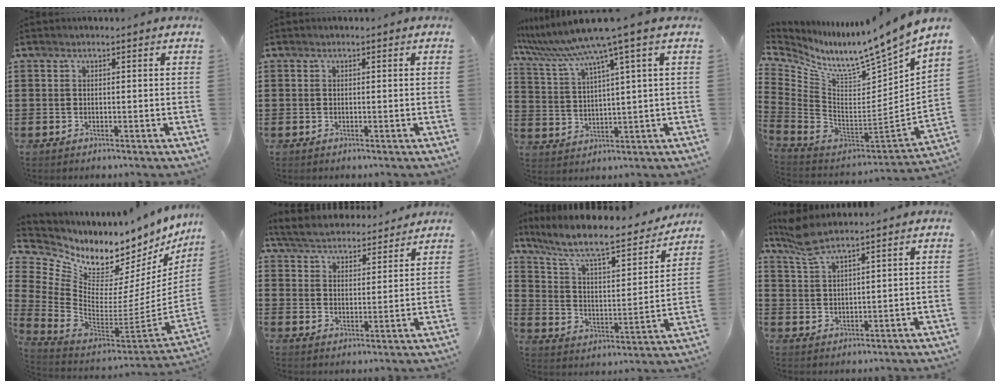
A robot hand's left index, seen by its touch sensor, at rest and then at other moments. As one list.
[{"total": 0.0}, {"total": 8.0, "force": [5.5, -0.7, 5.7], "torque": [-0.140, -0.038, 0.087]}, {"total": 9.4, "force": [7.9, -0.2, 5.2], "torque": [-0.110, -0.083, 0.116]}, {"total": 6.5, "force": [6.1, 1.9, 0.7], "torque": [-0.057, -0.088, 0.103]}, {"total": 5.0, "force": [4.9, 0.9, 0.6], "torque": [-0.036, -0.023, 0.085]}, {"total": 9.2, "force": [7.6, 1.1, 5.0], "torque": [-0.129, -0.051, 0.126]}, {"total": 5.0, "force": [4.2, 0.5, 2.8], "torque": [-0.065, -0.007, 0.076]}]